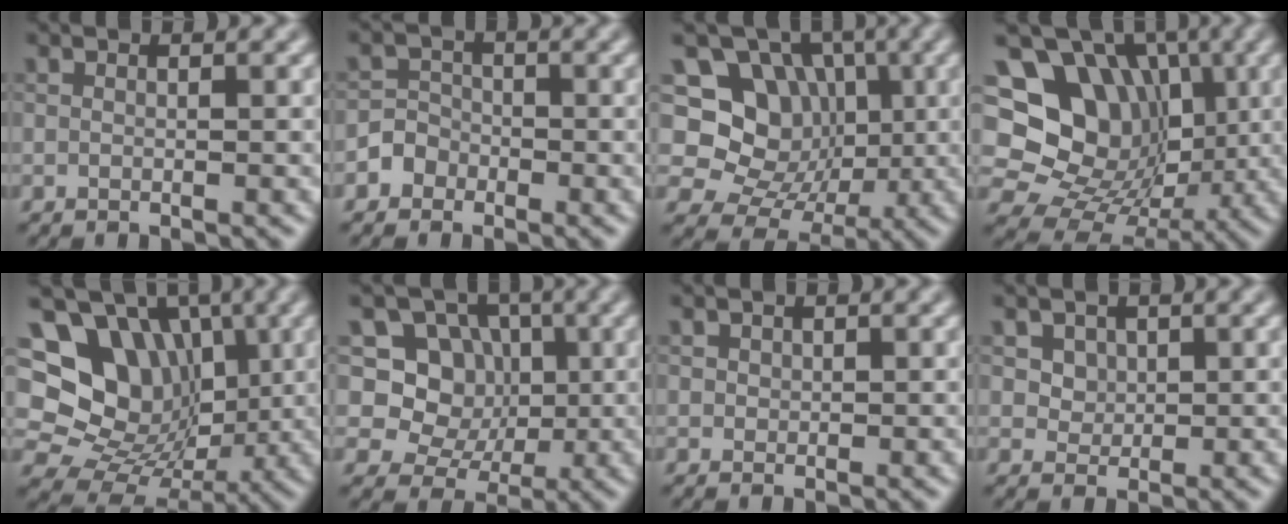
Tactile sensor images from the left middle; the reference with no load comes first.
{"total": 2.1, "force": [-1.2, 1.7, 0.2], "torque": [0.018, 0.008, -0.029]}
{"total": 10.8, "force": [1.9, 9.5, 4.7], "torque": [-0.076, 0.030, 0.003]}
{"total": 17.6, "force": [4.2, 15.1, 8.0], "torque": [-0.178, 0.047, 0.065]}
{"total": 16.0, "force": [5.0, 13.3, 7.3], "torque": [-0.177, 0.042, 0.083]}
{"total": 6.7, "force": [1.1, 6.0, 2.8], "torque": [-0.033, 0.002, -0.003]}
{"total": 0.7, "force": [0.3, 0.6, 0.1], "torque": [0.002, -0.004, 0.007]}
{"total": 3.6, "force": [1.8, 2.7, 1.5], "torque": [-0.040, -0.003, 0.038]}